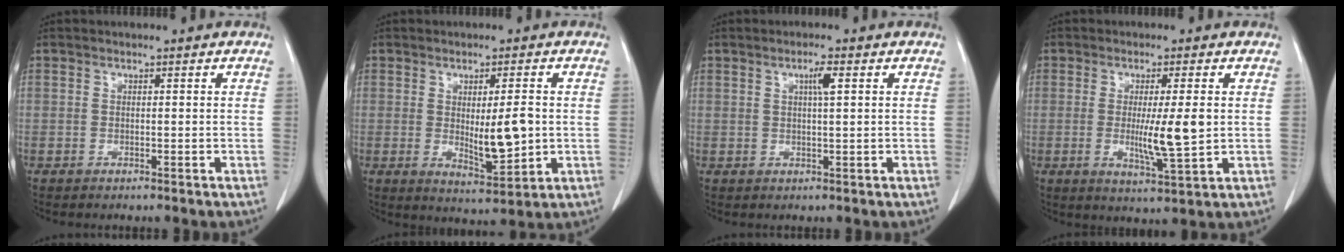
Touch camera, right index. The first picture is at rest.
{"total": 7.2, "force": [0.0, 1.7, 7.0], "torque": [-0.106, -0.015, 0.008]}
{"total": 2.5, "force": [1.0, 0.0, 2.3], "torque": [-0.041, 0.000, 0.017]}
{"total": 7.2, "force": [-0.1, 0.1, 7.2], "torque": [-0.123, -0.018, 0.000]}